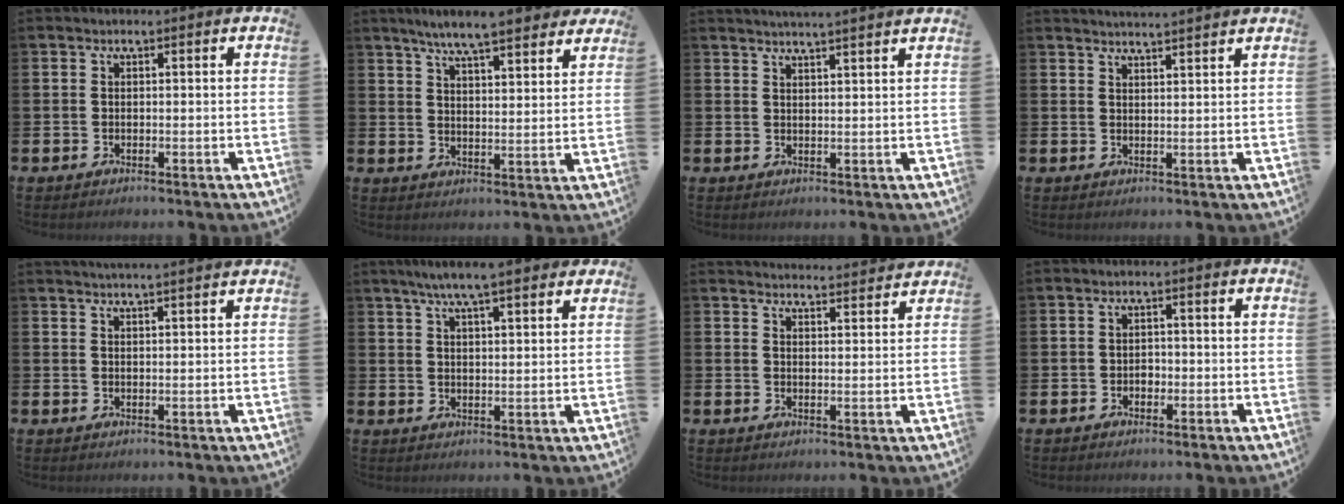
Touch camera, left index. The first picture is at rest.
{"total": 7.1, "force": [6.6, 0.8, 2.5], "torque": [-0.053, -0.035, 0.112]}
{"total": 3.0, "force": [2.9, -0.8, 0.0], "torque": [0.002, -0.019, 0.052]}
{"total": 2.9, "force": [2.8, -0.5, -0.1], "torque": [0.002, -0.018, 0.051]}
{"total": 2.6, "force": [2.5, -0.5, 0.1], "torque": [0.001, -0.015, 0.046]}
{"total": 6.4, "force": [5.7, 0.8, 2.9], "torque": [-0.053, -0.018, 0.098]}
{"total": 3.7, "force": [3.7, -0.1, -0.2], "torque": [0.000, -0.029, 0.065]}
{"total": 1.3, "force": [-0.4, 1.1, 0.6], "torque": [0.000, -0.002, -0.012]}